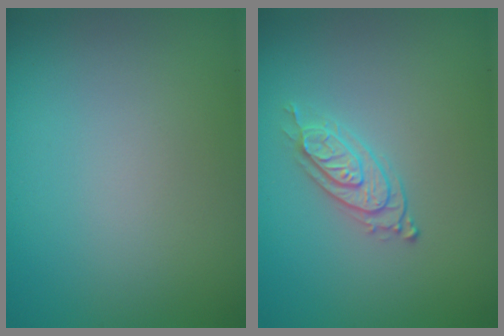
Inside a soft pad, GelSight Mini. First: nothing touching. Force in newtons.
{"total": 2.3, "press": 2.1, "slide": 0.9}